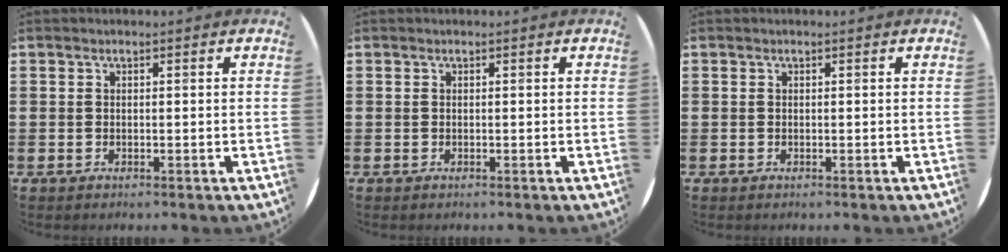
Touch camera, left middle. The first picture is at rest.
{"total": 0.0}
{"total": 0.0}